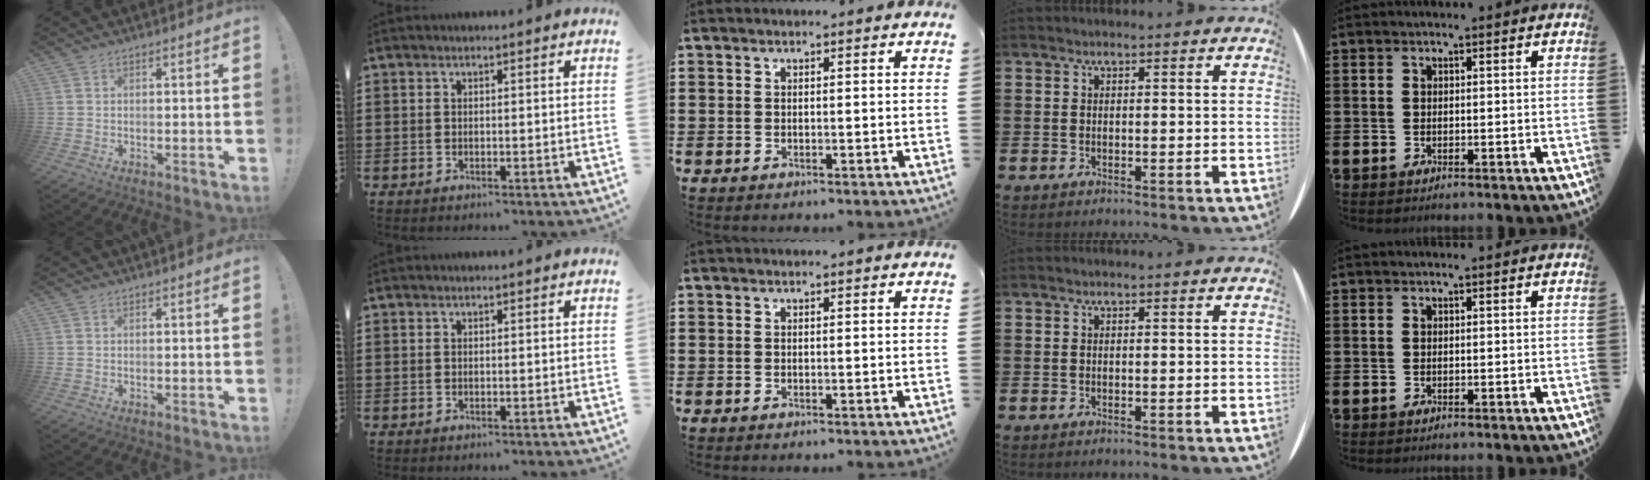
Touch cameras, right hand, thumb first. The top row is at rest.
{}